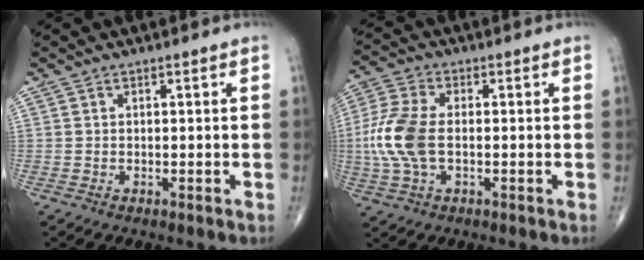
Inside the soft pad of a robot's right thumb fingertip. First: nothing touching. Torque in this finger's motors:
{"motor_torque": [1.20, 2.14, 1.06, -0.26, 0.12]}